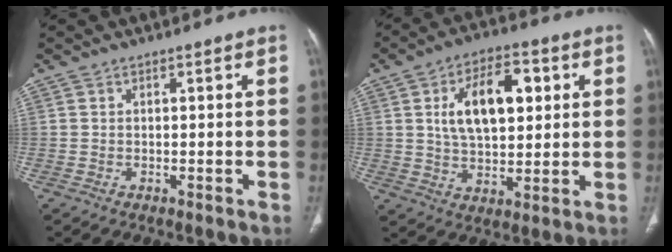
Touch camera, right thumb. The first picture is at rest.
{"total": 14.2, "force": [3.6, 7.7, 11.3], "torque": [-0.163, 0.003, 0.061]}